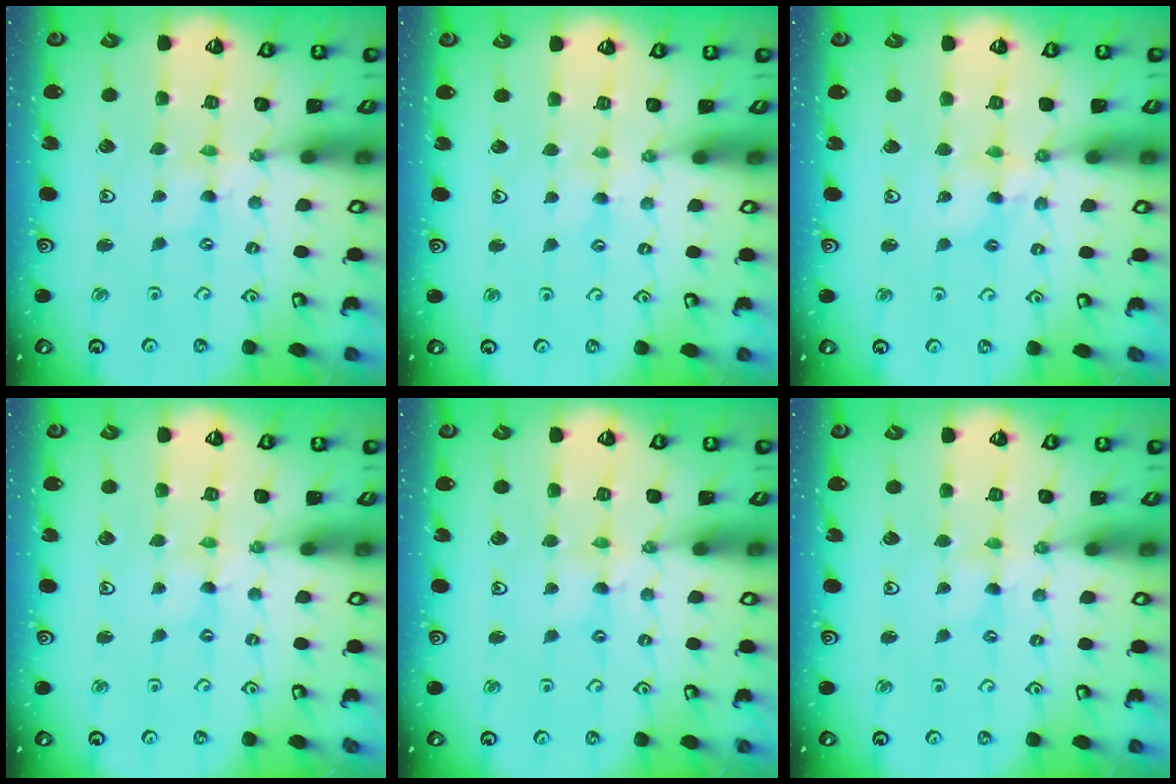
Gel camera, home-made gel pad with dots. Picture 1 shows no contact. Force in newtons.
{"total": 1.7, "press": 1.6, "slide": 0.3}
{"total": 6.2, "press": 6.2, "slide": 0.6}
{"total": 0.0}
{"total": 1.7, "press": 1.7, "slide": 0.2}
{"total": 0.0}